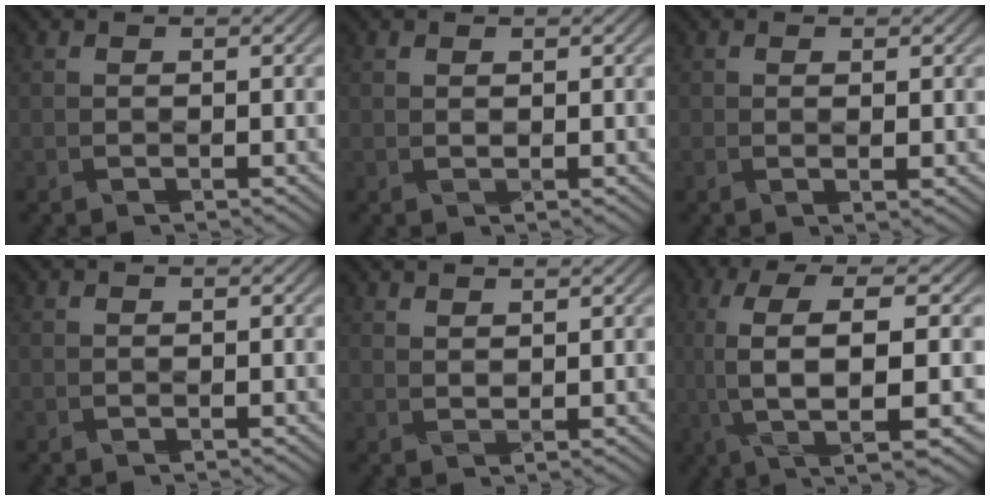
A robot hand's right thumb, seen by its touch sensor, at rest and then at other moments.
{"total": 0.7, "force": [0.4, 0.4, 0.3], "torque": [-0.009, -0.002, 0.009]}
{"total": 1.3, "force": [0.3, 0.3, 1.2], "torque": [-0.022, -0.002, 0.005]}
{"total": 0.0}
{"total": 1.7, "force": [1.5, 0.4, 0.8], "torque": [-0.016, -0.005, 0.035]}
{"total": 11.8, "force": [-0.2, 3.4, 11.3], "torque": [-0.197, 0.015, -0.001]}